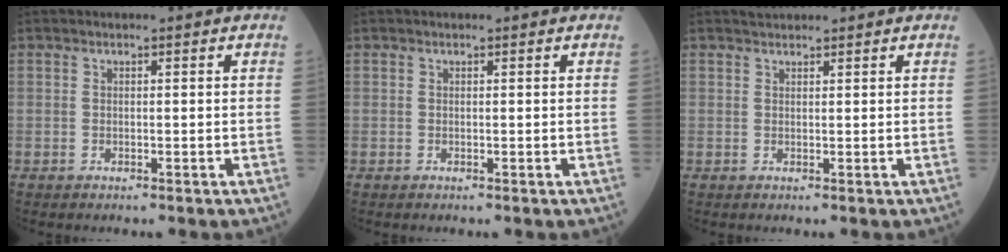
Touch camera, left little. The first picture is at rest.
{"total": 0.0}
{"total": 1.2, "force": [1.1, 0.2, 0.1], "torque": [-0.010, 0.011, 0.024]}